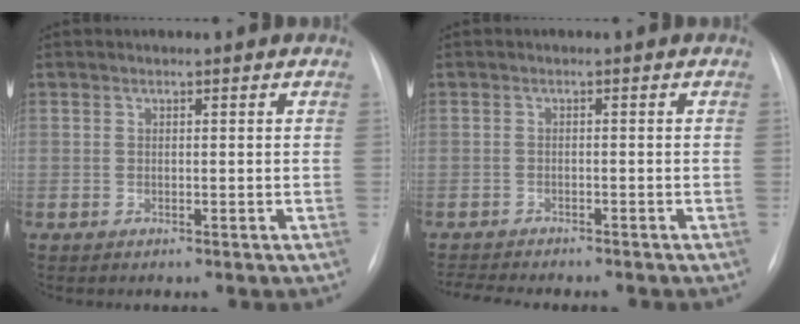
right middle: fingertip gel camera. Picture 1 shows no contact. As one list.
[{"total": 7.6, "force": [-6.8, 1.3, 3.0], "torque": [-0.044, -0.004, -0.097]}]